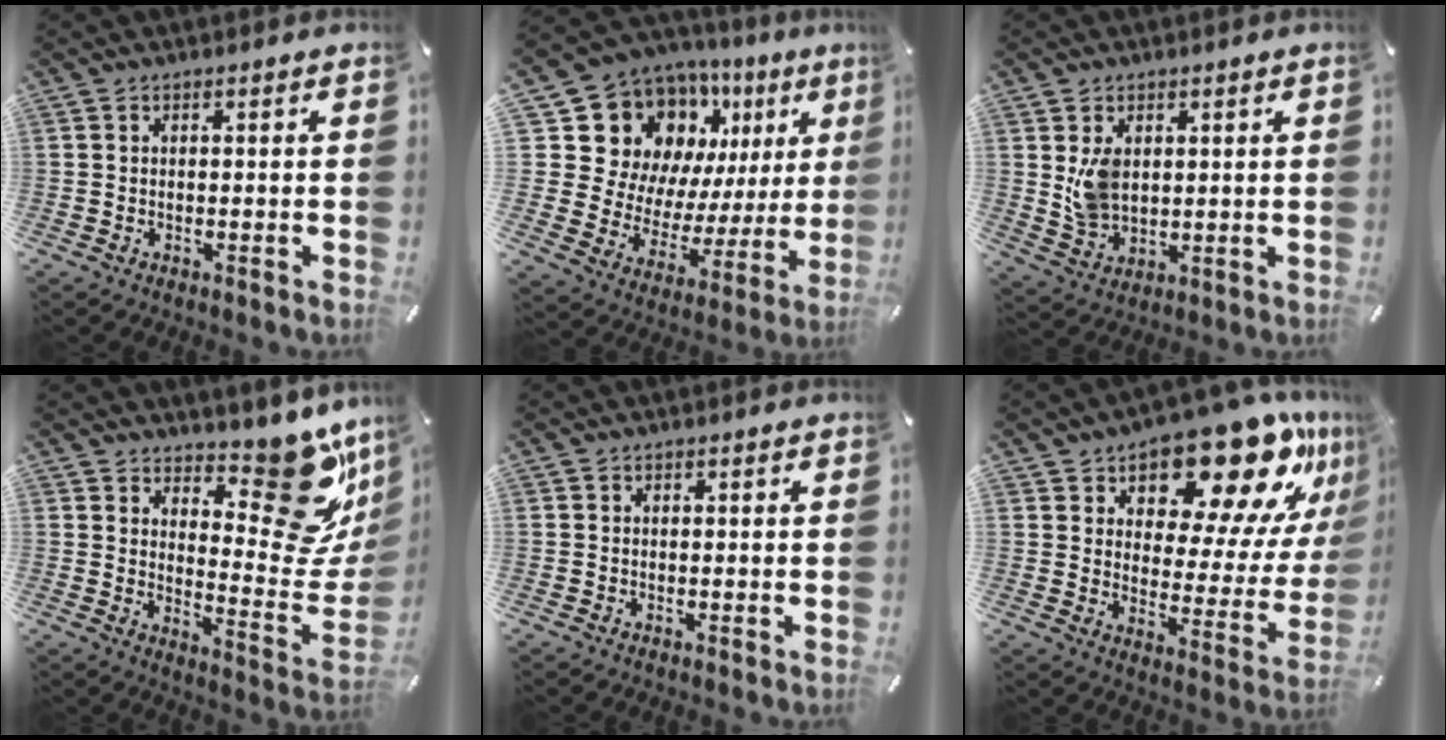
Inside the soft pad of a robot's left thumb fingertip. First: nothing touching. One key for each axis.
{"total": 18.3, "fx": 10.2, "fy": 13.5, "fz": 7.0, "tx": -0.112, "ty": -0.087, "tz": 0.210}
{"total": 6.7, "fx": 2.1, "fy": 5.2, "fz": 3.7, "tx": -0.077, "ty": -0.003, "tz": 0.038}
{"total": 16.0, "fx": 11.3, "fy": 7.2, "fz": 8.8, "tx": -0.085, "ty": -0.116, "tz": 0.188}
{"total": 0.0}
{"total": 19.3, "fx": 14.9, "fy": 7.8, "fz": 9.5, "tx": -0.131, "ty": -0.124, "tz": 0.245}